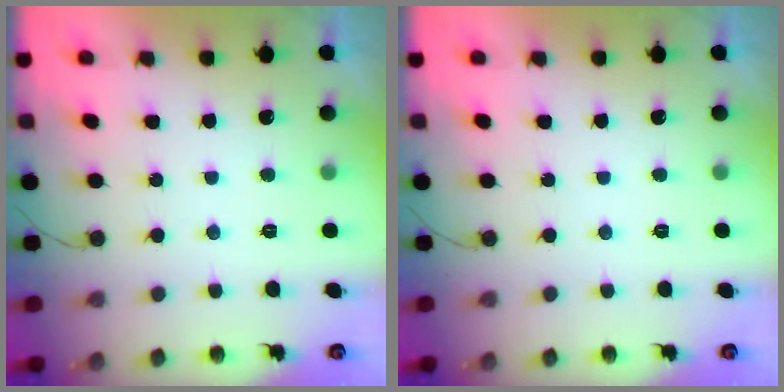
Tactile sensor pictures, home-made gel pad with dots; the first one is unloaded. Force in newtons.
{"total": 0.0}